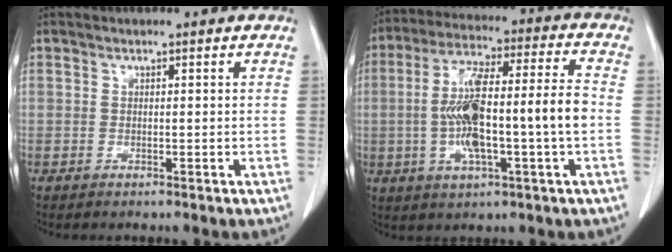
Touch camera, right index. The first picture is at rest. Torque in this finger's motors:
{"motor_torque": [2.14, 0.00, 0.94, 0.21]}